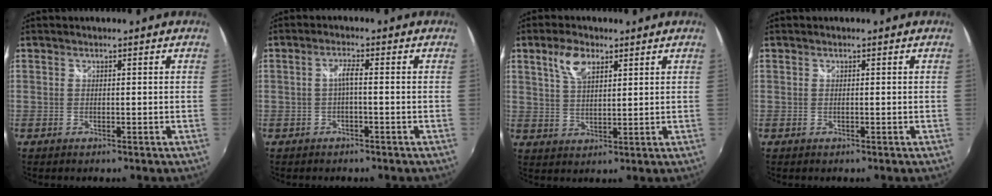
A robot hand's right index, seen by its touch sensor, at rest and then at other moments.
{"total": 2.0, "force": [-0.6, 0.0, 1.9], "torque": [-0.036, 0.003, -0.012]}
{"total": 5.9, "force": [3.2, 2.8, 4.1], "torque": [-0.078, 0.010, 0.060]}
{"total": 0.0}